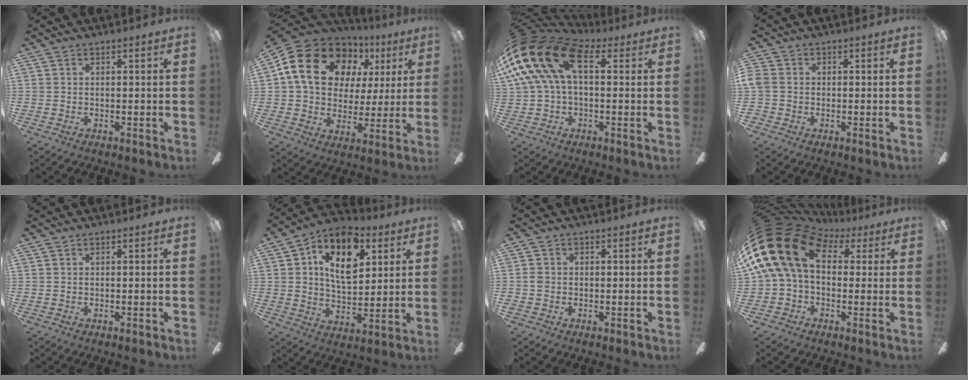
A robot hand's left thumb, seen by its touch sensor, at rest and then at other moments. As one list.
[{"total": 18.7, "force": [7.4, 14.0, 9.9], "torque": [-0.170, -0.009, 0.142]}, {"total": 20.5, "force": [5.4, 11.9, 15.8], "torque": [-0.335, -0.002, 0.093]}, {"total": 3.5, "force": [-0.8, 3.0, 1.6], "torque": [-0.040, 0.007, -0.017]}, {"total": 0.0}, {"total": 13.7, "force": [6.1, 7.8, 9.6], "torque": [-0.152, -0.005, 0.110]}, {"total": 1.7, "force": [-0.5, 1.4, 0.8], "torque": [-0.016, 0.006, -0.012]}, {"total": 20.6, "force": [4.0, 13.6, 14.9], "torque": [-0.317, -0.004, 0.067]}]